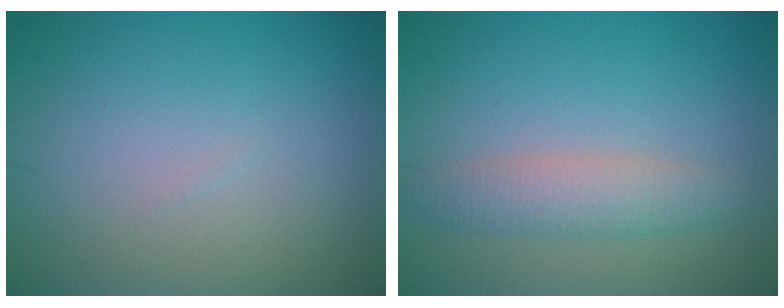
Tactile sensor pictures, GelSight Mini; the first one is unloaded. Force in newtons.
{"total": 3.0, "press": 3.0, "slide": 0.0}